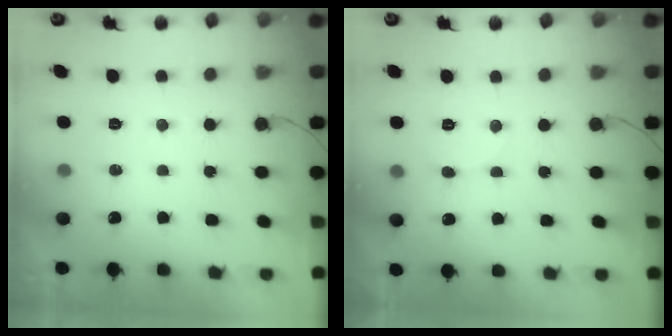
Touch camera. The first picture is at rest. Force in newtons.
{"total": 1.9, "press": 1.9, "slide": 0.2}